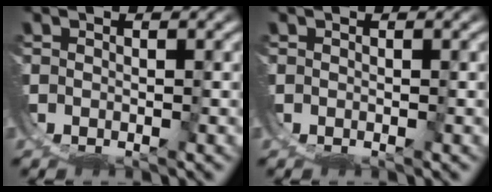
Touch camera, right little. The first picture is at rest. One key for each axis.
{"total": 0.0}